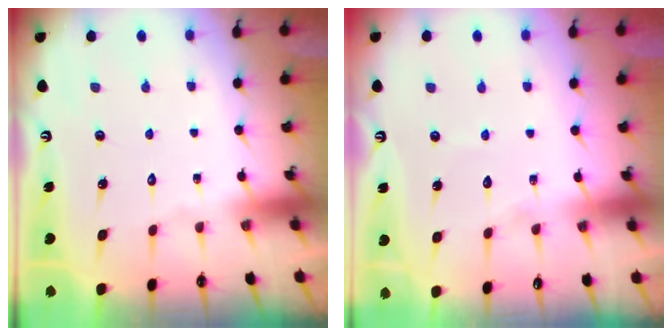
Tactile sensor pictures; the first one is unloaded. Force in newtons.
{"total": 4.4, "press": 4.4, "slide": 0.3}